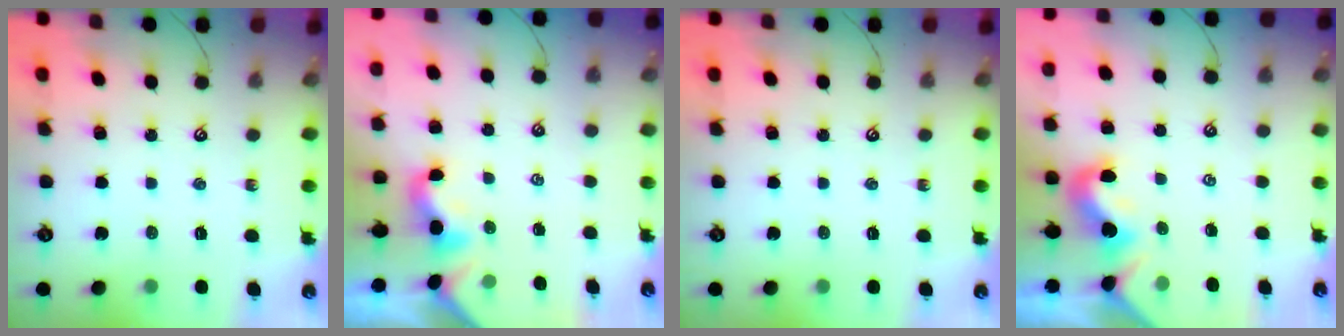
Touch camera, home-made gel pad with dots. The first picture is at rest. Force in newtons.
{"total": 1.9, "press": 1.8, "slide": 0.6}
{"total": 0.0}
{"total": 0.0}